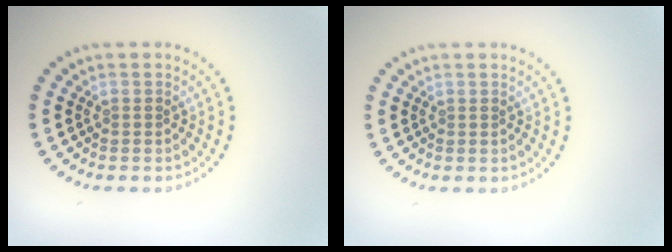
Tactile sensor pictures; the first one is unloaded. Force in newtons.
{"total": 0.0}